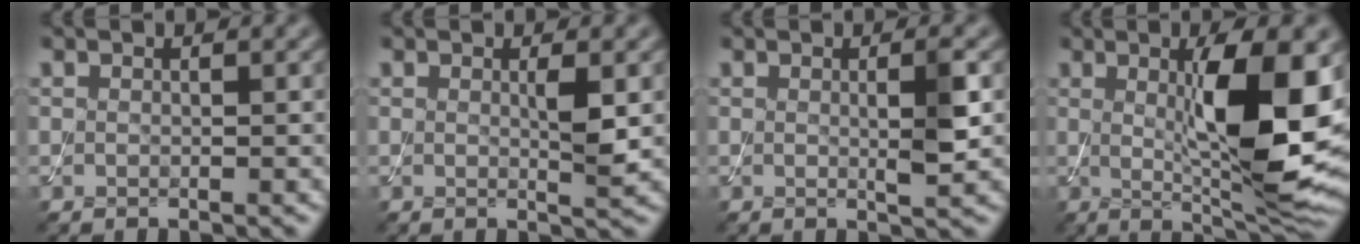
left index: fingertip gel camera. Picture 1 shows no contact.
{"total": 1.9, "force": [0.3, 0.2, 1.9], "torque": [-0.031, -0.002, 0.004]}
{"total": 2.6, "force": [0.2, 0.3, 2.6], "torque": [-0.041, -0.004, 0.001]}
{"total": 11.0, "force": [1.0, 2.7, 10.6], "torque": [-0.155, -0.012, 0.026]}